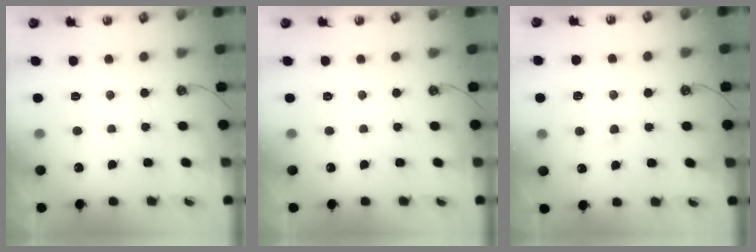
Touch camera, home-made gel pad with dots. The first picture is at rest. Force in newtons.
{"total": 0.0}
{"total": 1.3, "press": 0.3, "slide": 1.3}